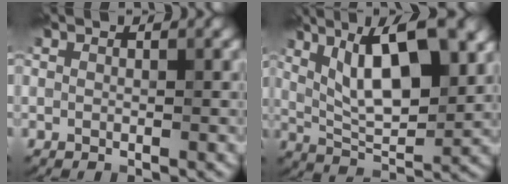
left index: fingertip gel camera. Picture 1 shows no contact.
{"total": 11.3, "force": [4.4, 3.9, 9.7], "torque": [-0.151, 0.010, 0.070]}